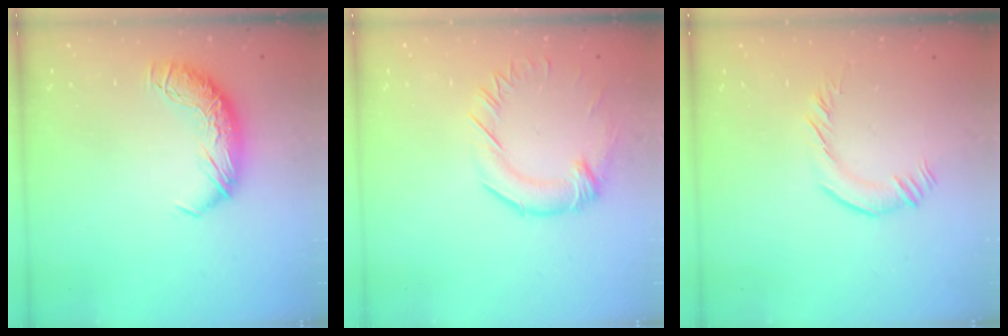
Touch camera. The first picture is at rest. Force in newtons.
{"total": 1.1, "press": 0.3, "slide": 1.0}
{"total": 1.7, "press": 1.4, "slide": 0.8}